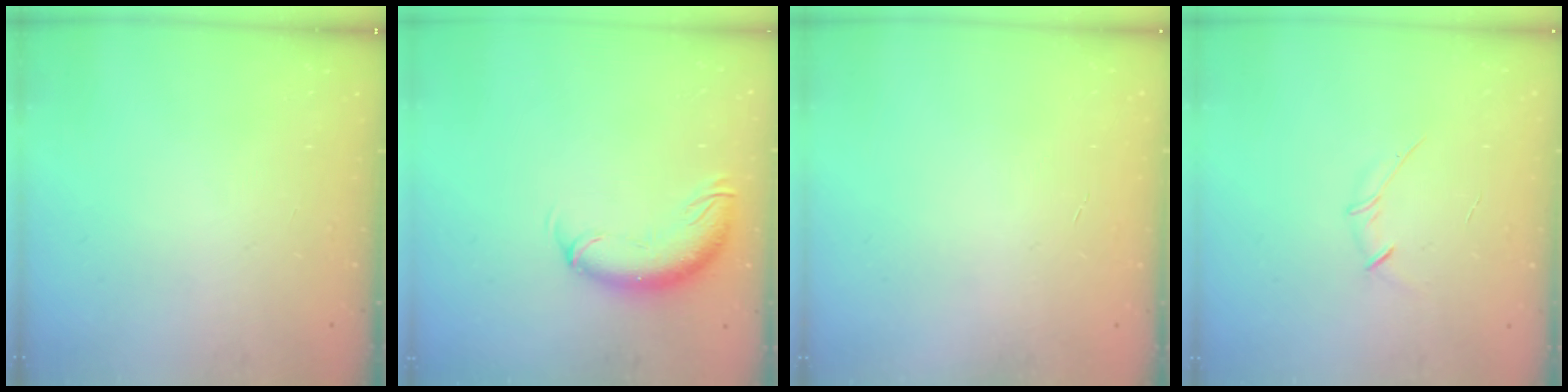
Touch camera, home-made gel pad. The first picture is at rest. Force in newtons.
{"total": 10.6, "press": 10.4, "slide": 2.2}
{"total": 0.0}
{"total": 3.5, "press": 3.4, "slide": 0.8}